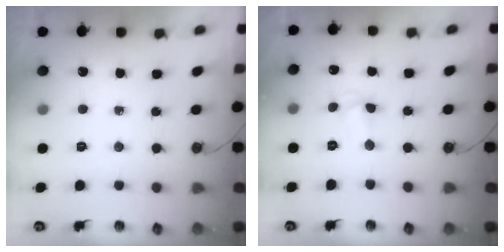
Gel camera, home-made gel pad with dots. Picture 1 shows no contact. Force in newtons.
{"total": 3.9, "press": 3.8, "slide": 0.6}